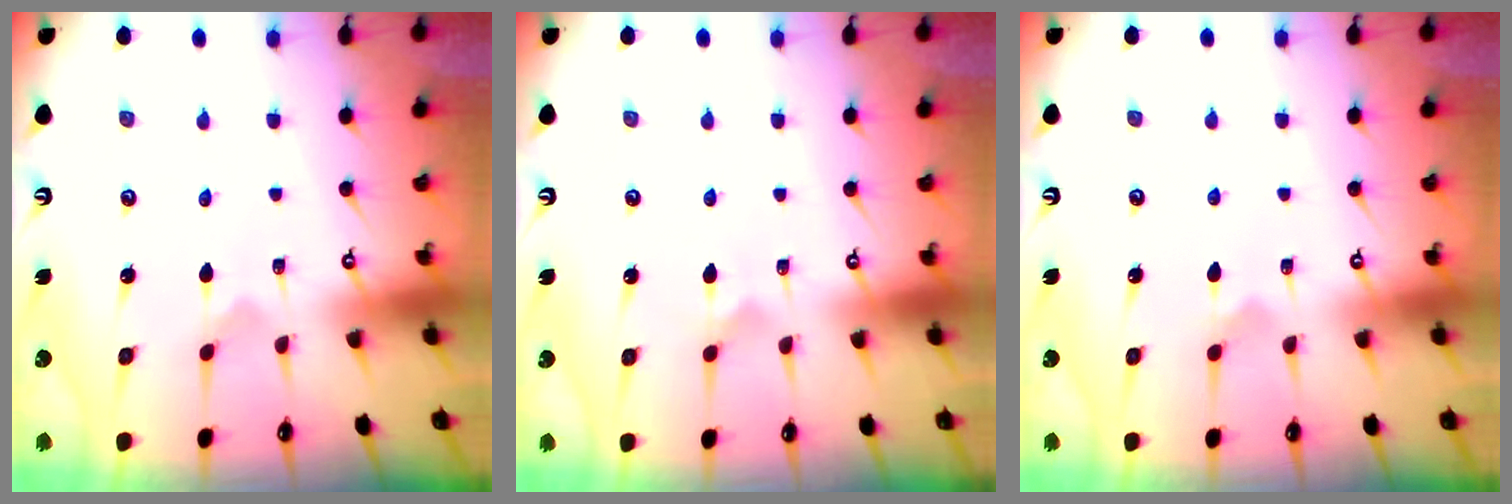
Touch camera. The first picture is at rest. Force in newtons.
{"total": 2.3, "press": 2.3, "slide": 0.0}
{"total": 2.7, "press": 2.7, "slide": 0.6}